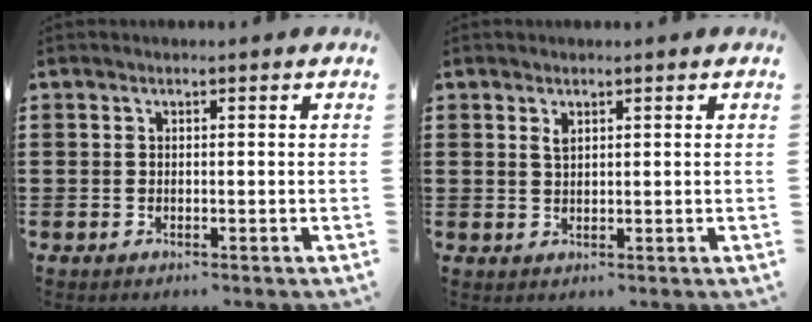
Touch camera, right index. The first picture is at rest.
{"total": 1.3, "force": [0.7, 0.6, 0.9], "torque": [-0.020, 0.004, 0.013]}